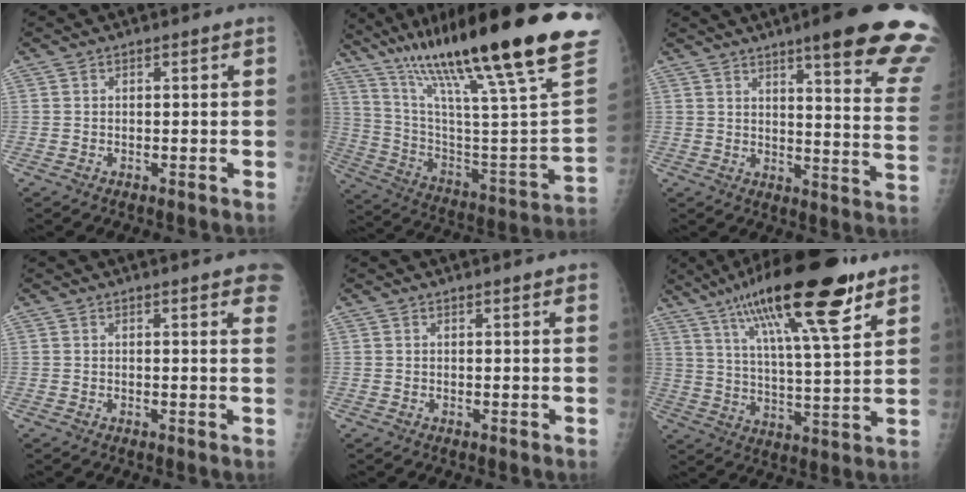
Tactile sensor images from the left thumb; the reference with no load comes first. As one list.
[{"total": 37.9, "force": [26.1, 4.5, 27.1], "torque": [-0.357, -0.090, 0.404]}, {"total": 22.8, "force": [15.6, 2.8, 16.4], "torque": [-0.175, -0.075, 0.191]}, {"total": 8.1, "force": [5.8, 1.6, 5.5], "torque": [-0.046, -0.011, 0.054]}, {"total": 3.5, "force": [3.1, 0.4, 1.6], "torque": [-0.012, -0.006, 0.028]}, {"total": 22.8, "force": [13.6, 5.0, 17.6], "torque": [-0.285, -0.034, 0.226]}]